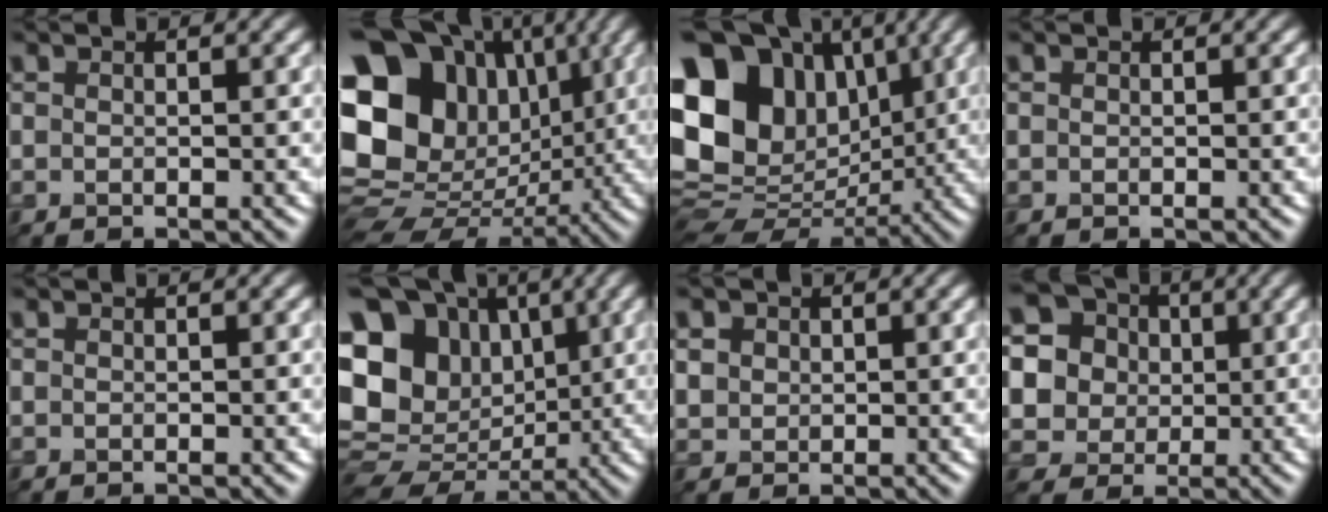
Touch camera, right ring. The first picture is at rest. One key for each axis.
{"total": 23.1, "fx": 4.4, "fy": 19.6, "fz": 11.4, "tx": -0.235, "ty": 0.031, "tz": 0.054}
{"total": 17.5, "fx": 4.1, "fy": 13.3, "fz": 10.6, "tx": -0.205, "ty": 0.028, "tz": 0.074}
{"total": 0.0}
{"total": 0.0}
{"total": 20.0, "fx": 2.4, "fy": 17.1, "fz": 10.0, "tx": -0.227, "ty": 0.034, "tz": 0.031}
{"total": 2.7, "fx": 1.1, "fy": 2.2, "fz": 1.0, "tx": -0.039, "ty": 0.003, "tz": 0.030}
{"total": 13.3, "fx": 3.6, "fy": 11.9, "fz": 4.9, "tx": -0.156, "ty": 0.031, "tz": 0.056}